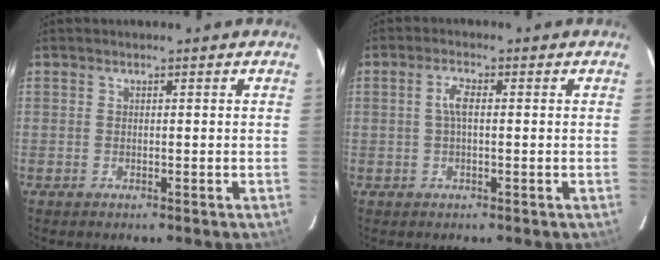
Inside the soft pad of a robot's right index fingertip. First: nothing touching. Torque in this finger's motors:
{"motor_torque": [0.43, -0.04, 0.26, 0.08]}